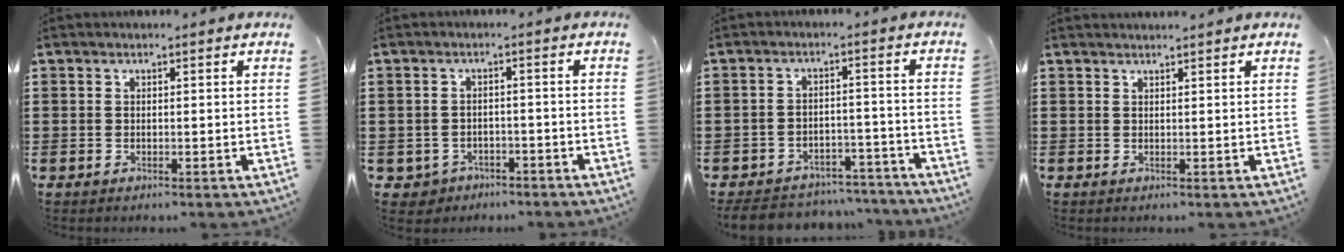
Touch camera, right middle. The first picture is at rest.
{"total": 2.1, "force": [-1.8, 1.1, -0.1], "torque": [-0.008, 0.001, -0.042]}
{"total": 5.0, "force": [-4.9, 1.0, 0.7], "torque": [-0.015, 0.011, -0.100]}
{"total": 1.1, "force": [1.1, -0.2, 0.1], "torque": [-0.002, -0.004, 0.021]}